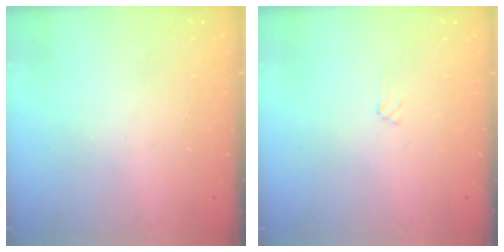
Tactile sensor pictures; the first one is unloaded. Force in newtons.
{"total": 2.7, "press": 2.7, "slide": 0.3}